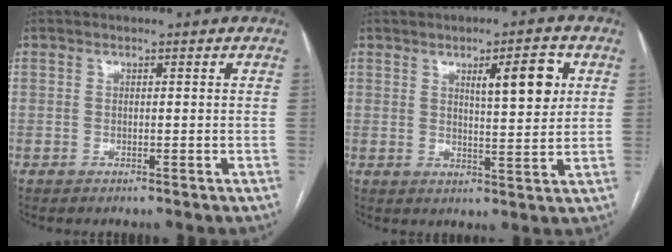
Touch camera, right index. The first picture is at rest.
{"total": 7.2, "force": [2.7, 1.4, 6.6], "torque": [-0.098, 0.002, 0.041]}